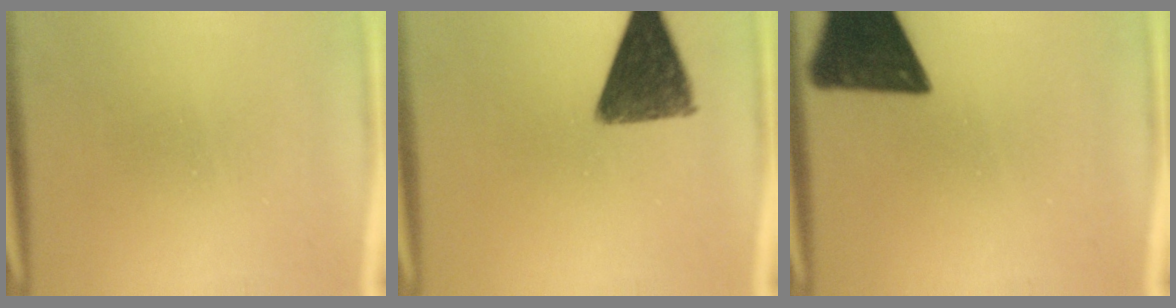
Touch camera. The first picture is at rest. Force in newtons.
{"total": 11.4}
{"total": 13.4}